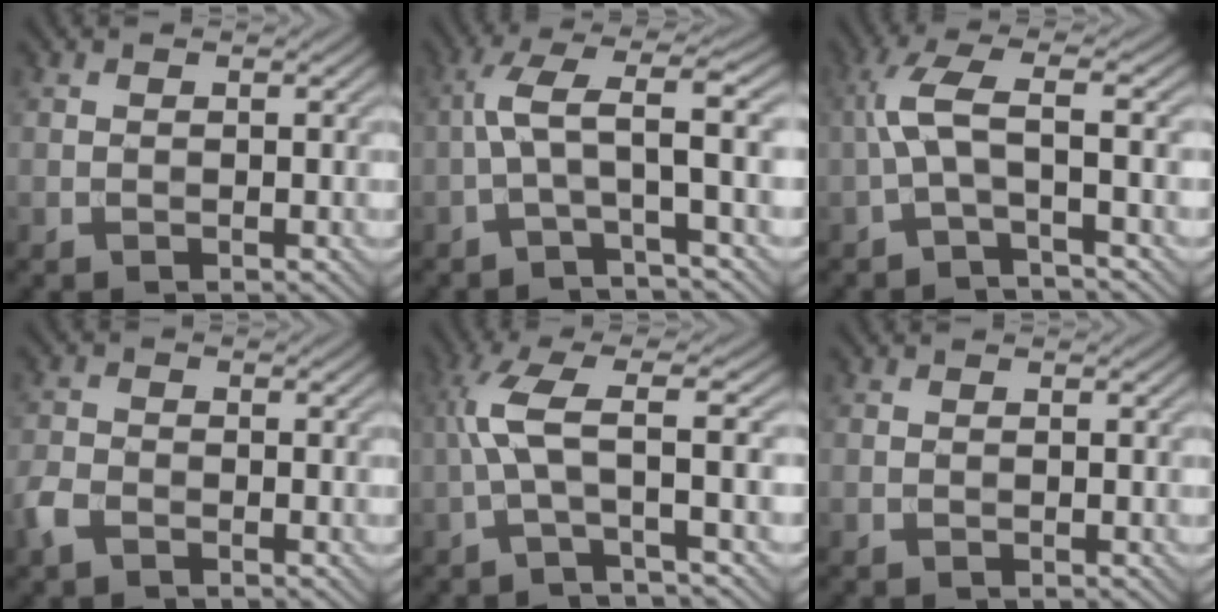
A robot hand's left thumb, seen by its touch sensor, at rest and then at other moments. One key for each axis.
{"total": 6.0, "fx": -0.7, "fy": 0.8, "fz": 5.9, "tx": -0.113, "ty": 0.023, "tz": -0.029}
{"total": 5.2, "fx": -0.9, "fy": 0.8, "fz": 5.0, "tx": -0.110, "ty": 0.019, "tz": -0.031}
{"total": 2.9, "fx": -1.9, "fy": 1.5, "fz": 1.6, "tx": -0.041, "ty": -0.005, "tz": -0.050}
{"total": 6.5, "fx": -0.6, "fy": 0.9, "fz": 6.4, "tx": -0.134, "ty": 0.022, "tz": -0.027}
{"total": 0.0}